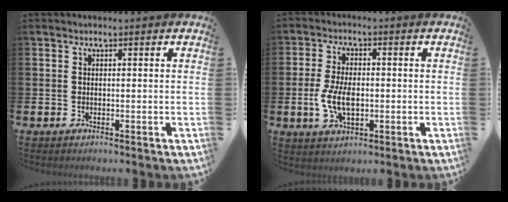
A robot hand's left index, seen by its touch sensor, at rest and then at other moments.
{"total": 5.9, "force": [-0.6, 3.2, 4.9], "torque": [-0.095, 0.000, -0.015]}